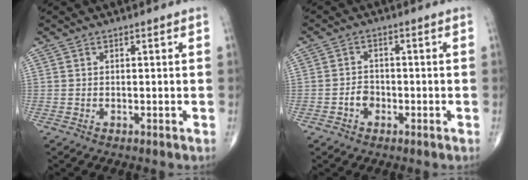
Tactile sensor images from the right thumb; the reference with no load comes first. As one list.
[{"total": 2.7, "force": [-1.2, 2.1, 1.3], "torque": [-0.011, 0.012, -0.025]}]